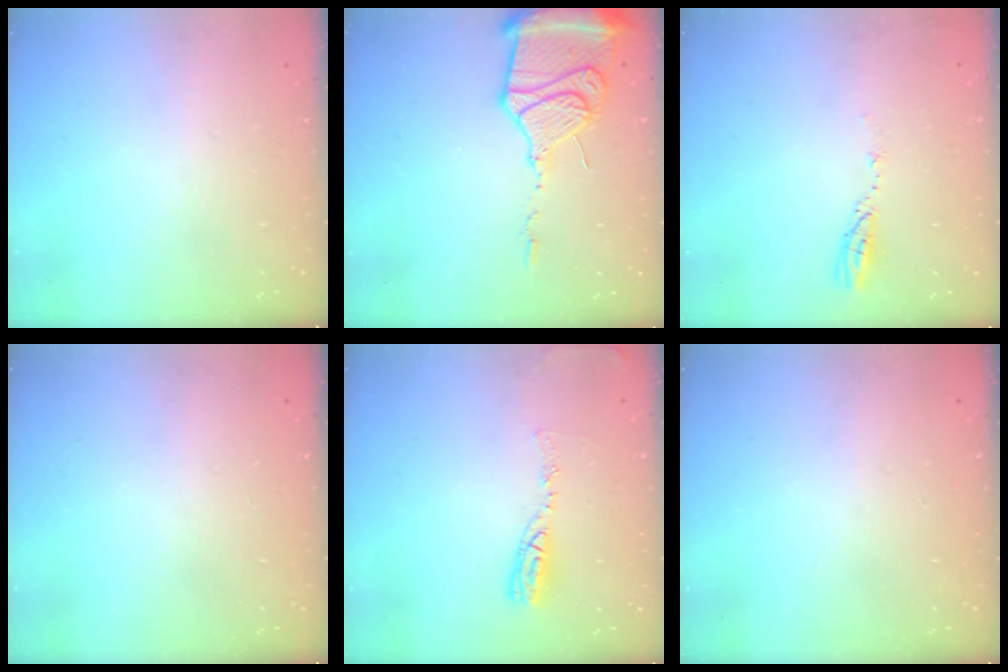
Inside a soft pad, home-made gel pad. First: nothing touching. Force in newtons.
{"total": 16.9, "press": 16.8, "slide": 1.8}
{"total": 3.6, "press": 3.6, "slide": 0.3}
{"total": 0.0}
{"total": 8.9, "press": 8.9, "slide": 0.8}
{"total": 1.0, "press": 0.0, "slide": 1.0}